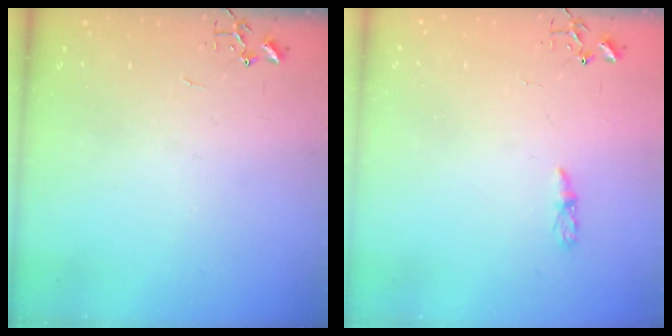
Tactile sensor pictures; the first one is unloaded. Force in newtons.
{"total": 3.2, "press": 3.2, "slide": 0.4}